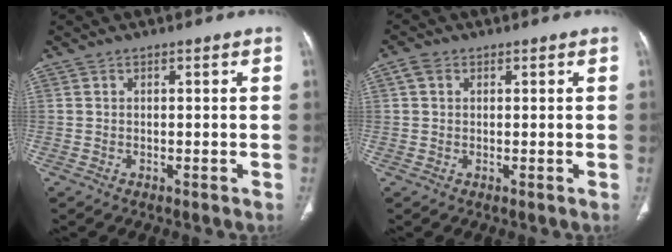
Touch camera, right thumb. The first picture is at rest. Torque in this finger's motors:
{"motor_torque": [0.07, 0.04, 0.09, -0.12, 0.01]}